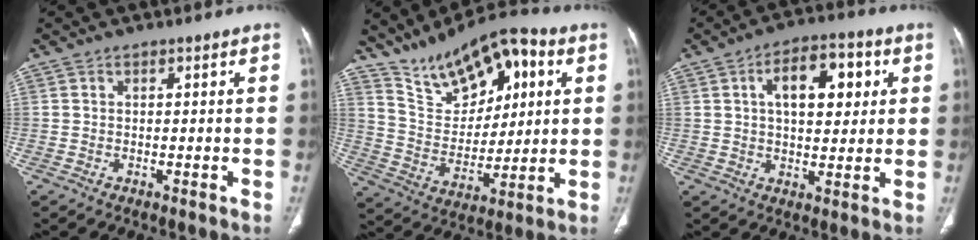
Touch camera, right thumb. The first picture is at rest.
{"total": 17.8, "force": [9.1, 9.2, 12.2], "torque": [-0.152, -0.025, 0.167]}
{"total": 11.8, "force": [3.4, 6.2, 9.4], "torque": [-0.111, 0.007, 0.049]}